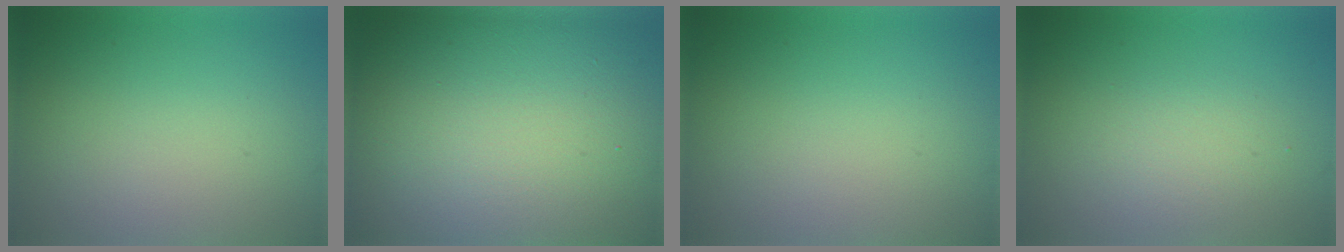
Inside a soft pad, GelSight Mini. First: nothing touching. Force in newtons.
{"total": 22.9, "press": 22.8, "slide": 0.9}
{"total": 0.0}
{"total": 2.1, "press": 2.1, "slide": 0.1}